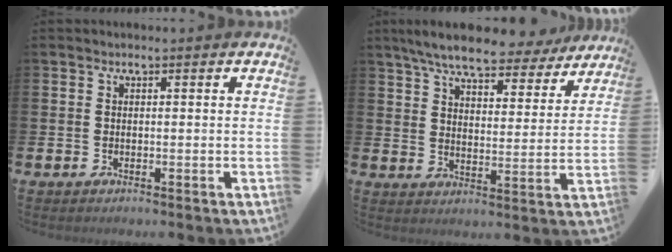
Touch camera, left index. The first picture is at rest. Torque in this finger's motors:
{"motor_torque": [0.94, -1.20, 0.09, 0.21]}